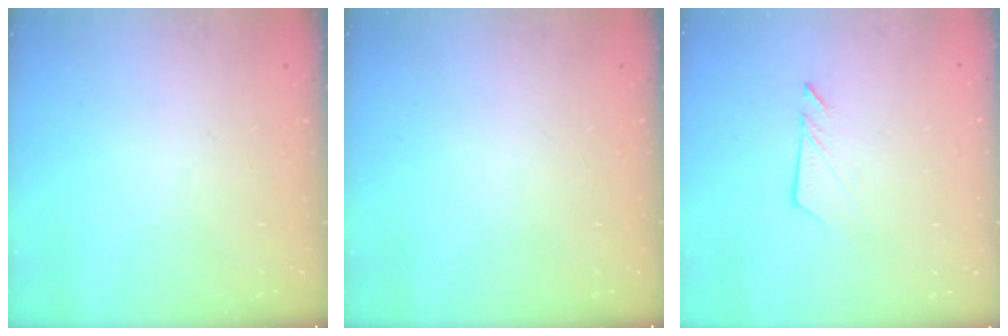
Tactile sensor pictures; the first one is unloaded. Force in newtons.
{"total": 0.0}
{"total": 5.4, "press": 5.4, "slide": 0.4}